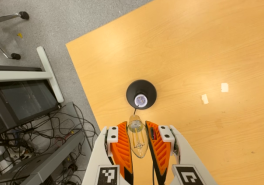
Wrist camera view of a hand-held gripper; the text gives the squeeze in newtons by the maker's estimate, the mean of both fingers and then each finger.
{"total": 19.6, "left": 21.2, "right": 17.9}